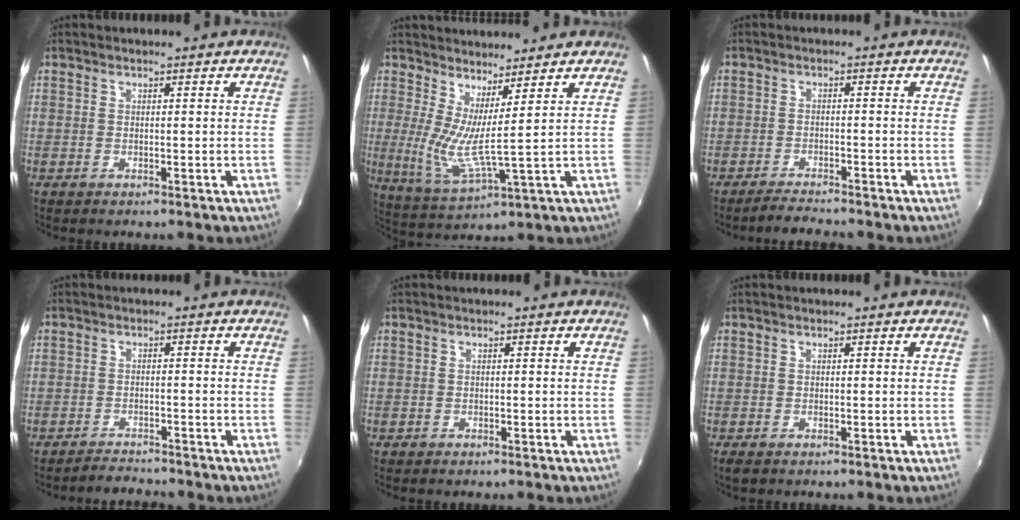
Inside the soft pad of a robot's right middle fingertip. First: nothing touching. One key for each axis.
{"total": 7.0, "fx": 3.6, "fy": -0.5, "fz": 5.9, "tx": -0.103, "ty": -0.016, "tz": 0.062}
{"total": 3.0, "fx": -3.0, "fy": 0.2, "fz": 0.6, "tx": -0.029, "ty": -0.006, "tz": -0.054}
{"total": 3.0, "fx": -2.9, "fy": 0.5, "fz": -0.1, "tx": -0.013, "ty": 0.001, "tz": -0.053}
{"total": 0.8, "fx": -0.6, "fy": 0.4, "fz": 0.2, "tx": -0.007, "ty": -0.002, "tz": -0.010}
{"total": 1.5, "fx": -0.9, "fy": 0.8, "fz": 0.8, "tx": -0.019, "ty": -0.007, "tz": -0.013}